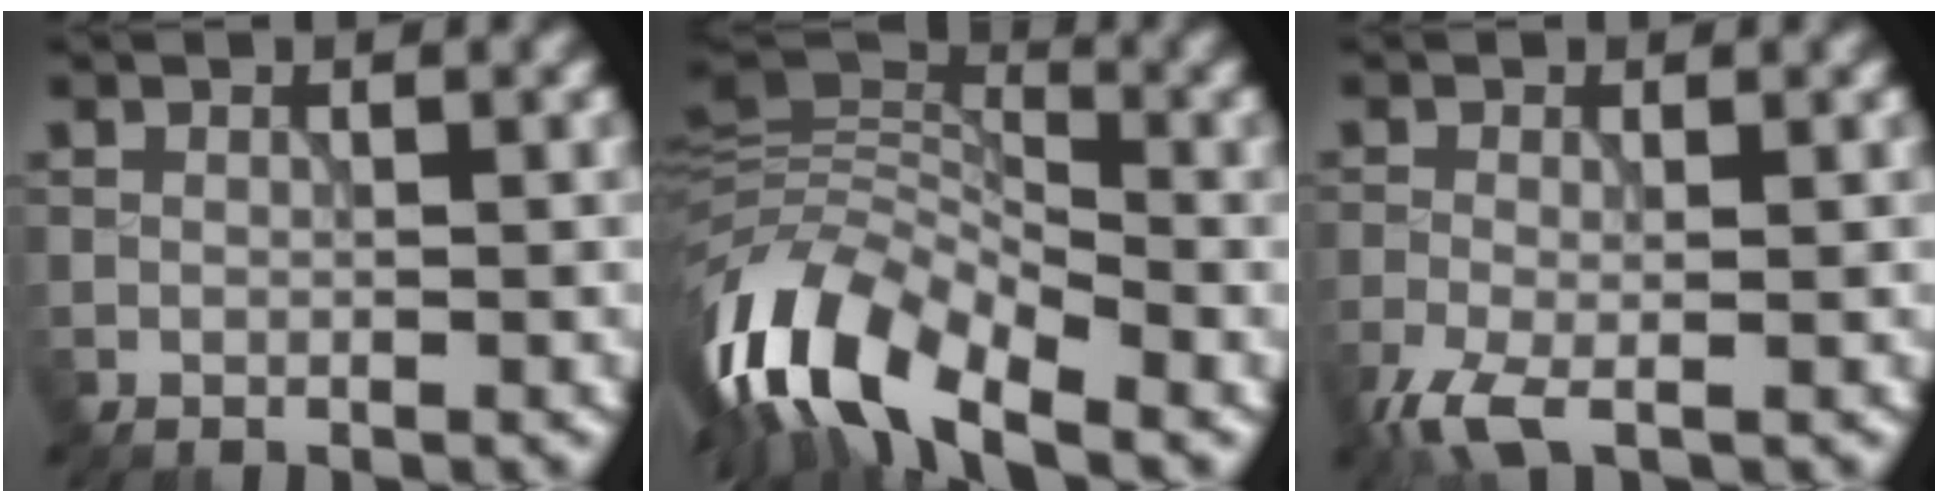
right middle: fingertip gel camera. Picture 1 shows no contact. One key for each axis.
{"total": 11.2, "fx": -6.3, "fy": 5.1, "fz": 7.7, "tx": -0.139, "ty": 0.004, "tz": -0.137}
{"total": 3.2, "fx": -1.7, "fy": 1.0, "fz": 2.5, "tx": -0.061, "ty": -0.008, "tz": -0.038}